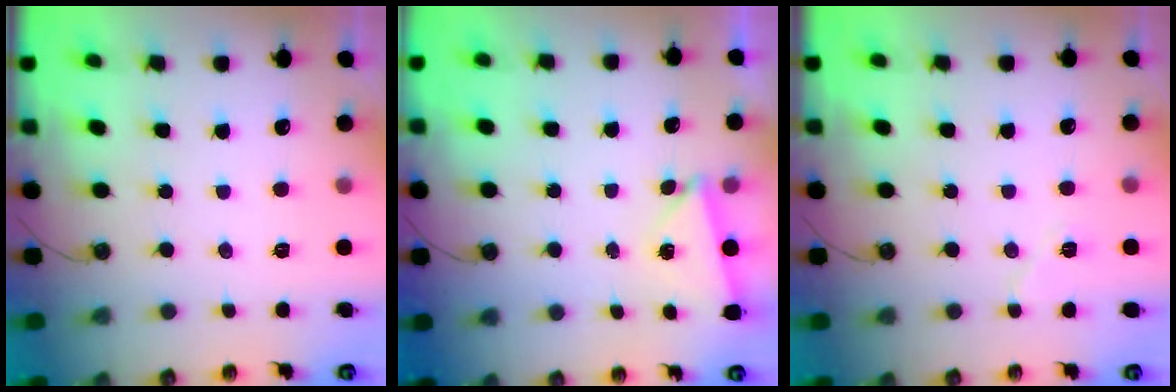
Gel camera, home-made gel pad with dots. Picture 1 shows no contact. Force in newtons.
{"total": 2.6, "press": 1.9, "slide": 1.8}
{"total": 5.8, "press": 5.2, "slide": 2.5}